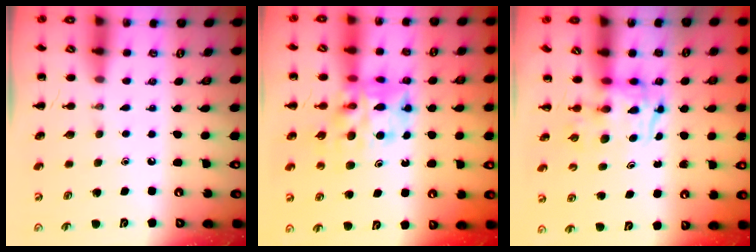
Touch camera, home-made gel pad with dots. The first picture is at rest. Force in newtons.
{"total": 12.3, "press": 11.8, "slide": 3.7}
{"total": 3.2, "press": 3.2, "slide": 0.6}